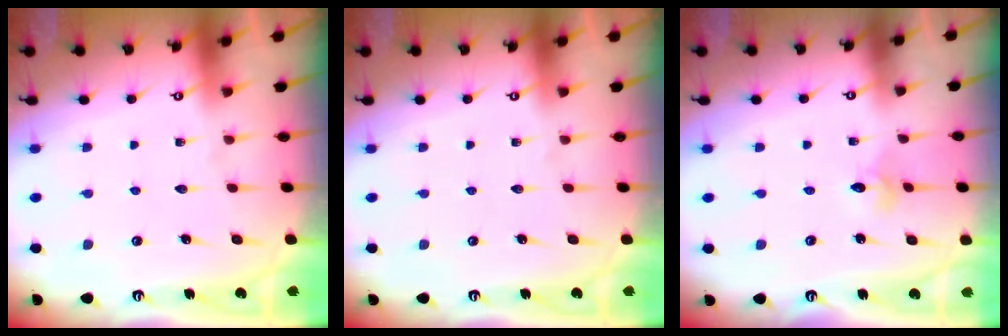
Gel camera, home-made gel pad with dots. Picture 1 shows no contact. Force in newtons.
{"total": 0.0}
{"total": 2.4, "press": 2.4, "slide": 0.2}